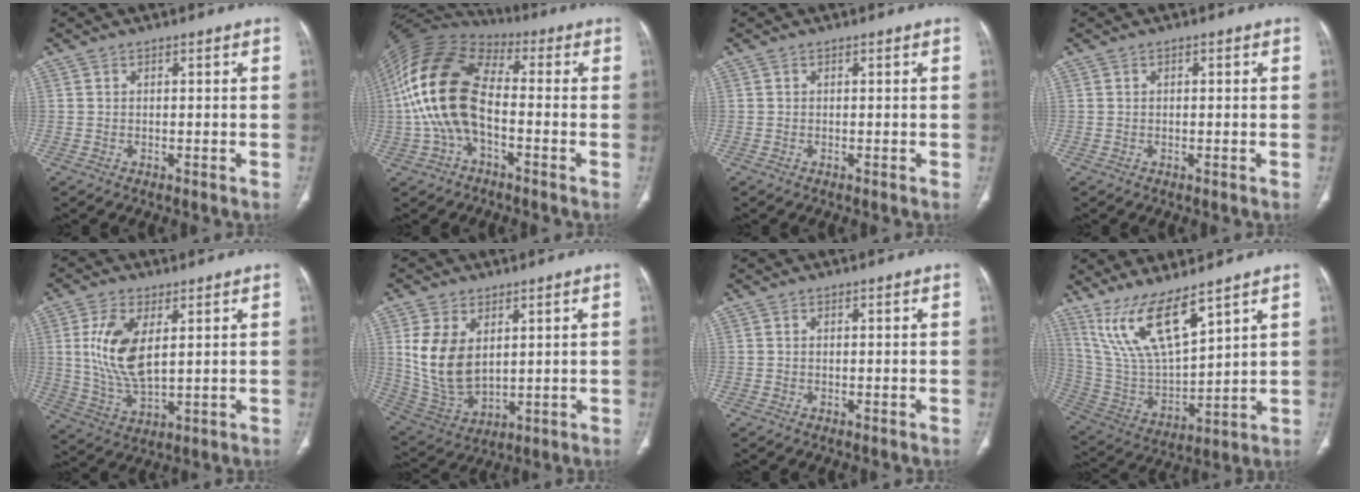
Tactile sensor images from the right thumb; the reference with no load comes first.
{"total": 17.3, "force": [-1.8, 9.8, 14.1], "torque": [-0.284, 0.032, -0.043]}
{"total": 0.0}
{"total": 0.6, "force": [0.2, 0.3, 0.5], "torque": [-0.008, 0.003, 0.003]}
{"total": 11.9, "force": [3.0, 5.6, 10.0], "torque": [-0.204, -0.018, 0.068]}
{"total": 13.0, "force": [3.2, 8.3, 9.5], "torque": [-0.171, -0.018, 0.083]}
{"total": 0.0}
{"total": 15.1, "force": [10.6, 3.9, 10.1], "torque": [-0.177, -0.057, 0.230]}